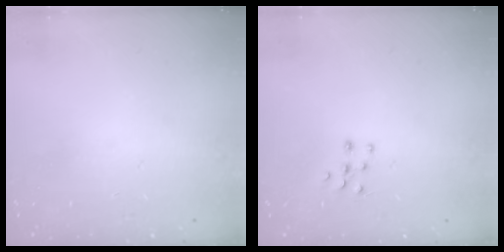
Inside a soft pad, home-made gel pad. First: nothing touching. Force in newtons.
{"total": 5.3, "press": 5.2, "slide": 0.4}